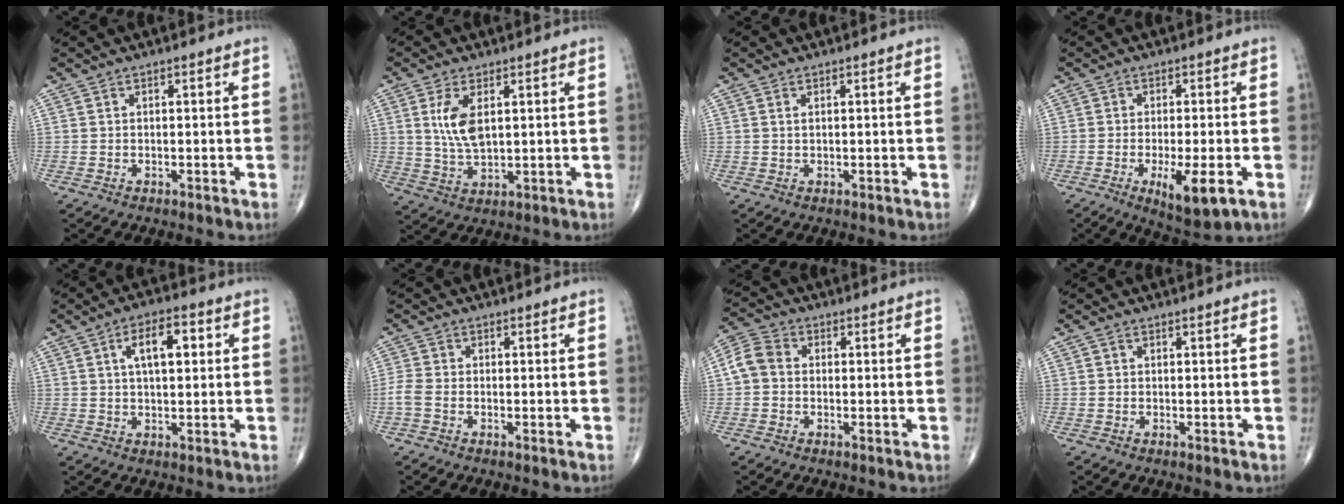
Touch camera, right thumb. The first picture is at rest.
{"total": 7.1, "force": [2.0, 3.4, 6.0], "torque": [-0.118, -0.011, 0.048]}
{"total": 0.6, "force": [0.3, 0.3, 0.5], "torque": [-0.014, 0.005, 0.007]}
{"total": 8.5, "force": [-3.1, 2.4, 7.6], "torque": [-0.123, -0.016, -0.043]}
{"total": 7.7, "force": [2.1, 3.5, 6.5], "torque": [-0.095, 0.008, 0.031]}
{"total": 2.5, "force": [-0.9, 1.2, 1.9], "torque": [-0.055, 0.002, -0.029]}
{"total": 5.4, "force": [-0.1, 4.4, 3.2], "torque": [-0.060, 0.018, -0.012]}
{"total": 0.5, "force": [0.2, 0.3, 0.4], "torque": [-0.010, 0.004, 0.003]}